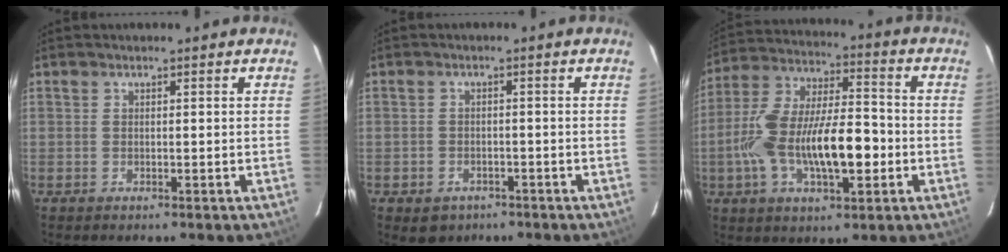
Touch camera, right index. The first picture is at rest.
{"total": 4.5, "force": [-2.6, 3.5, 1.3], "torque": [-0.035, 0.003, -0.029]}
{"total": 18.2, "force": [-4.3, 6.9, 16.3], "torque": [-0.309, 0.002, -0.074]}